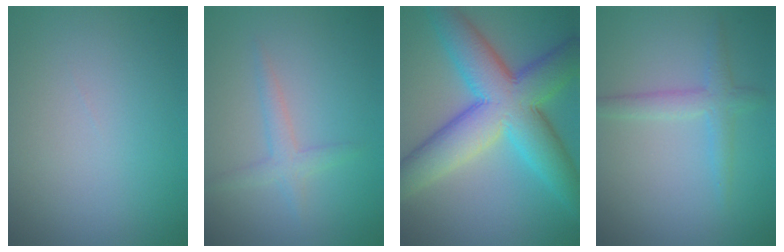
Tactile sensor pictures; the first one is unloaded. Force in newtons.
{"total": 2.0, "press": 2.0, "slide": 0.1}
{"total": 11.4, "press": 11.4, "slide": 0.1}
{"total": 2.4, "press": 2.4, "slide": 0.2}